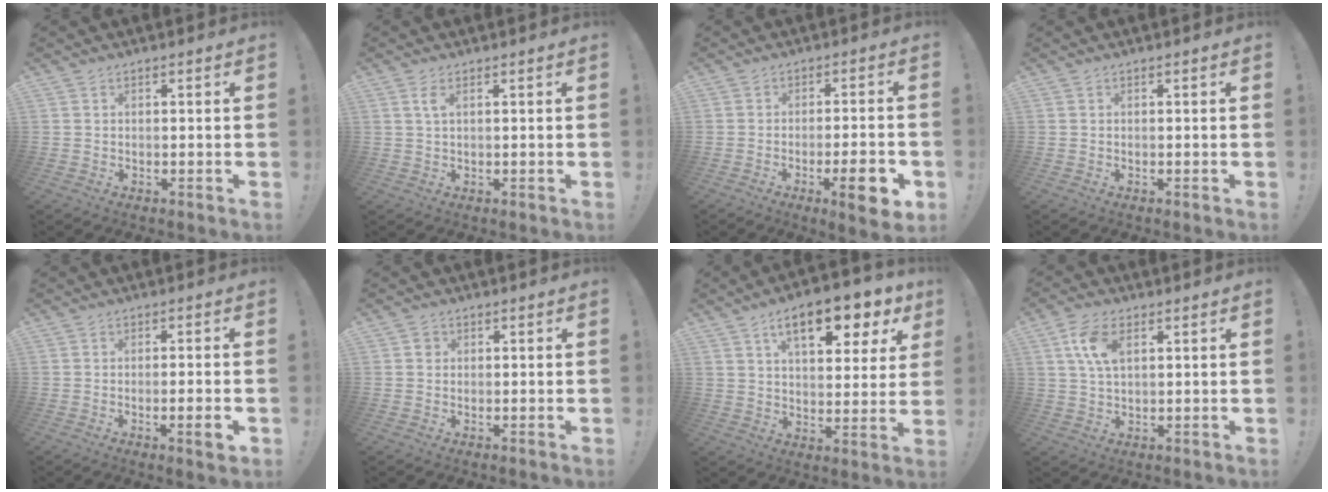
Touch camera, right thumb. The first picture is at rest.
{"total": 2.3, "force": [0.9, 0.6, 2.0], "torque": [-0.035, -0.001, 0.013]}
{"total": 9.9, "force": [-4.1, 1.8, 8.8], "torque": [-0.113, 0.005, -0.064]}
{"total": 0.0}
{"total": 5.0, "force": [-1.7, 0.2, 4.7], "torque": [-0.067, -0.003, -0.027]}
{"total": 1.8, "force": [0.3, 1.6, 0.6], "torque": [-0.004, 0.002, 0.004]}
{"total": 14.6, "force": [7.4, 5.8, 11.2], "torque": [-0.164, -0.033, 0.118]}
{"total": 8.3, "force": [3.1, 4.6, 6.2], "torque": [-0.121, -0.004, 0.054]}